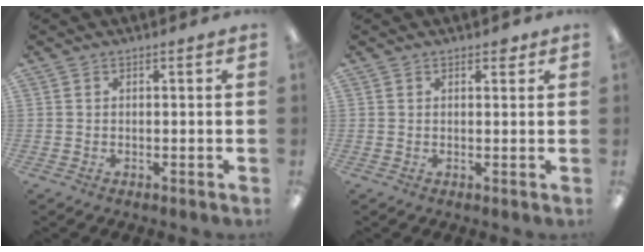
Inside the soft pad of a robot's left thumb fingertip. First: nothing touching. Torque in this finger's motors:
{"motor_torque": [0.09, -0.05, 0.59, -0.14, 0.00]}